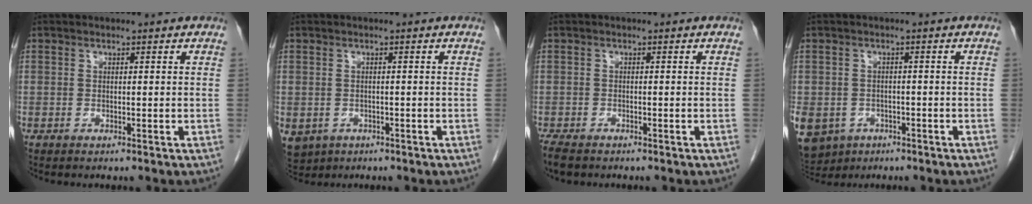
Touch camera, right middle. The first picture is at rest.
{"total": 7.1, "force": [-3.3, 5.8, 2.4], "torque": [-0.065, -0.005, -0.042]}
{"total": 3.3, "force": [-2.6, 1.2, 1.5], "torque": [-0.031, -0.008, -0.044]}
{"total": 12.0, "force": [-6.2, 9.4, 4.2], "torque": [-0.126, -0.006, -0.083]}